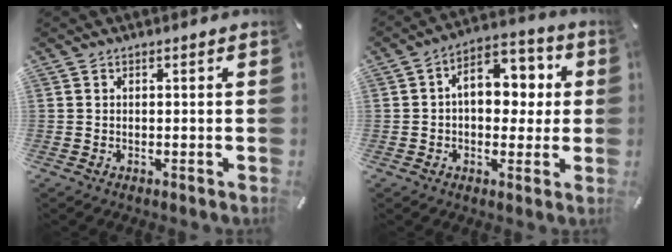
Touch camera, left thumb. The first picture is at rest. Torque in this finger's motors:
{"motor_torque": [0.50, 0.33, -0.01, 0.02, 0.16]}